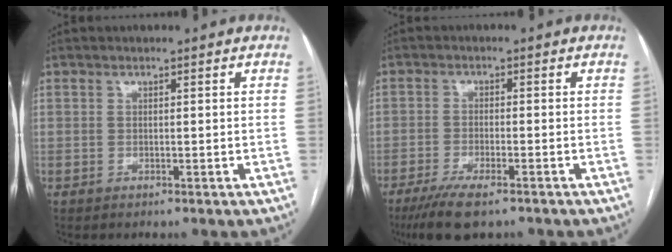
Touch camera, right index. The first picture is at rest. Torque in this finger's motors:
{"motor_torque": [0.70, -0.49, 0.31, 0.07]}